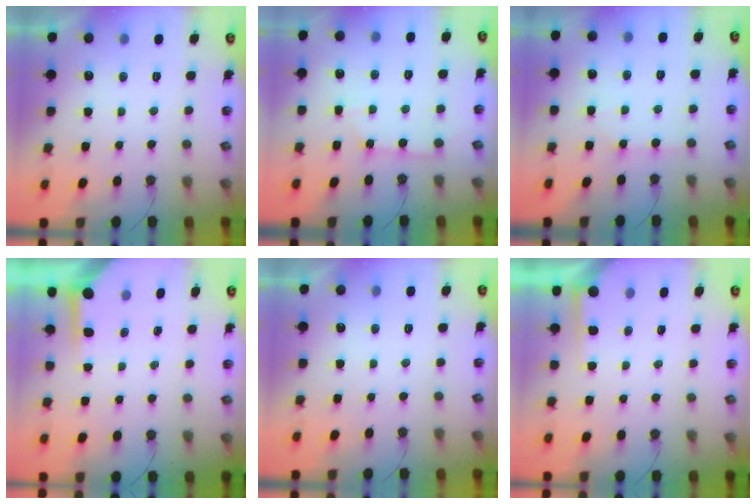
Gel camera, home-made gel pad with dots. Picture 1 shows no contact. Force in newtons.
{"total": 2.5, "press": 2.5, "slide": 0.3}
{"total": 3.7, "press": 3.6, "slide": 0.6}
{"total": 3.8, "press": 3.8, "slide": 0.4}
{"total": 0.0}
{"total": 2.5, "press": 2.4, "slide": 0.4}